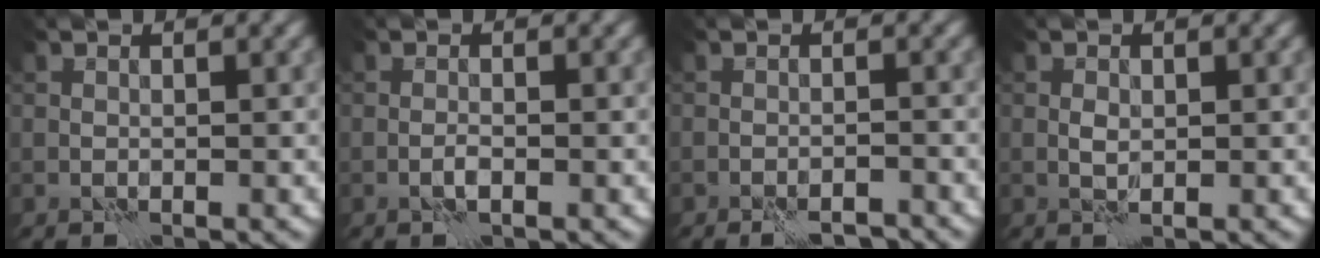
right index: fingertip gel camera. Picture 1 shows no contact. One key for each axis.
{"total": 1.0, "fx": -0.5, "fy": 0.2, "fz": 0.9, "tx": -0.019, "ty": 0.001, "tz": -0.012}
{"total": 3.6, "fx": -3.2, "fy": 0.7, "fz": 1.4, "tx": -0.018, "ty": 0.007, "tz": -0.042}
{"total": 0.9, "fx": 0.2, "fy": 0.6, "fz": 0.7, "tx": -0.014, "ty": 0.002, "tz": 0.004}